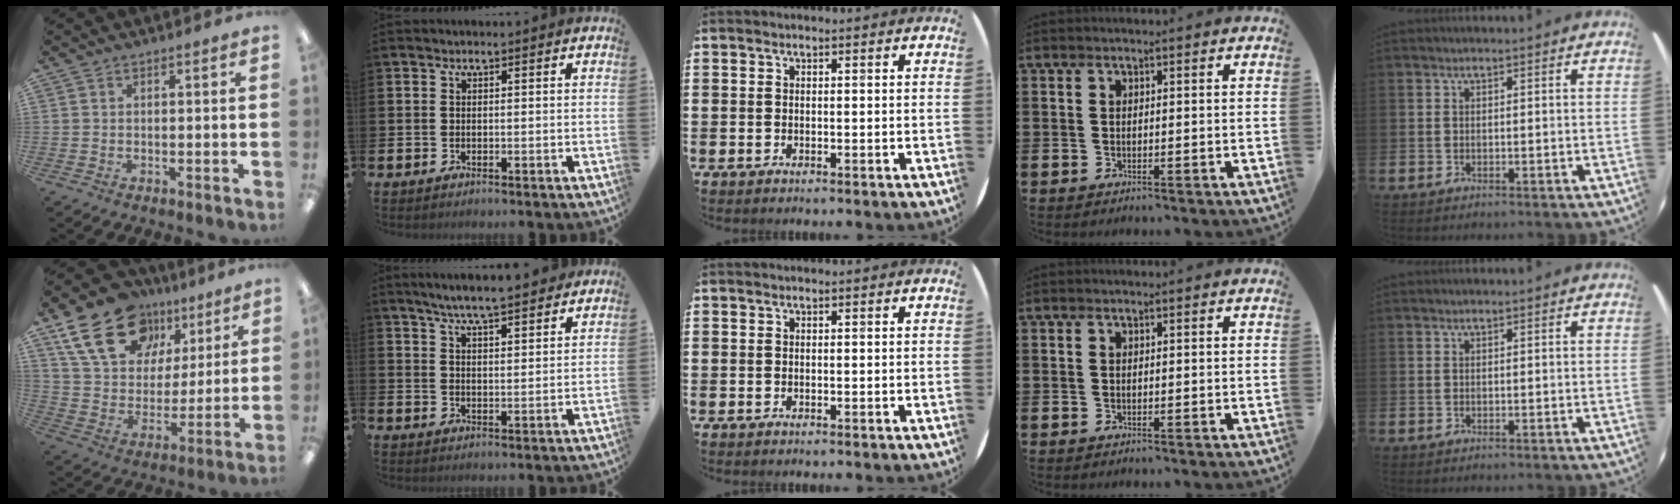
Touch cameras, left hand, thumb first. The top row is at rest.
{"thumb": {"total": 20.5, "force": [11.6, 13.7, 9.9], "torque": [-0.171, -0.045, 0.215]}, "index": {"total": 6.1, "force": [5.9, 0.3, 1.7], "torque": [-0.047, -0.028, 0.104]}}